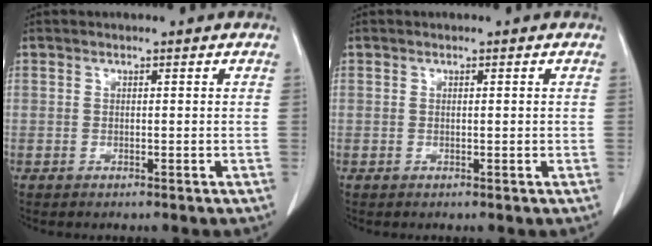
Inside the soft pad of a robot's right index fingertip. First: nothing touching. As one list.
[{"total": 0.5, "force": [0.0, 0.1, 0.5], "torque": [-0.010, -0.001, 0.002]}]